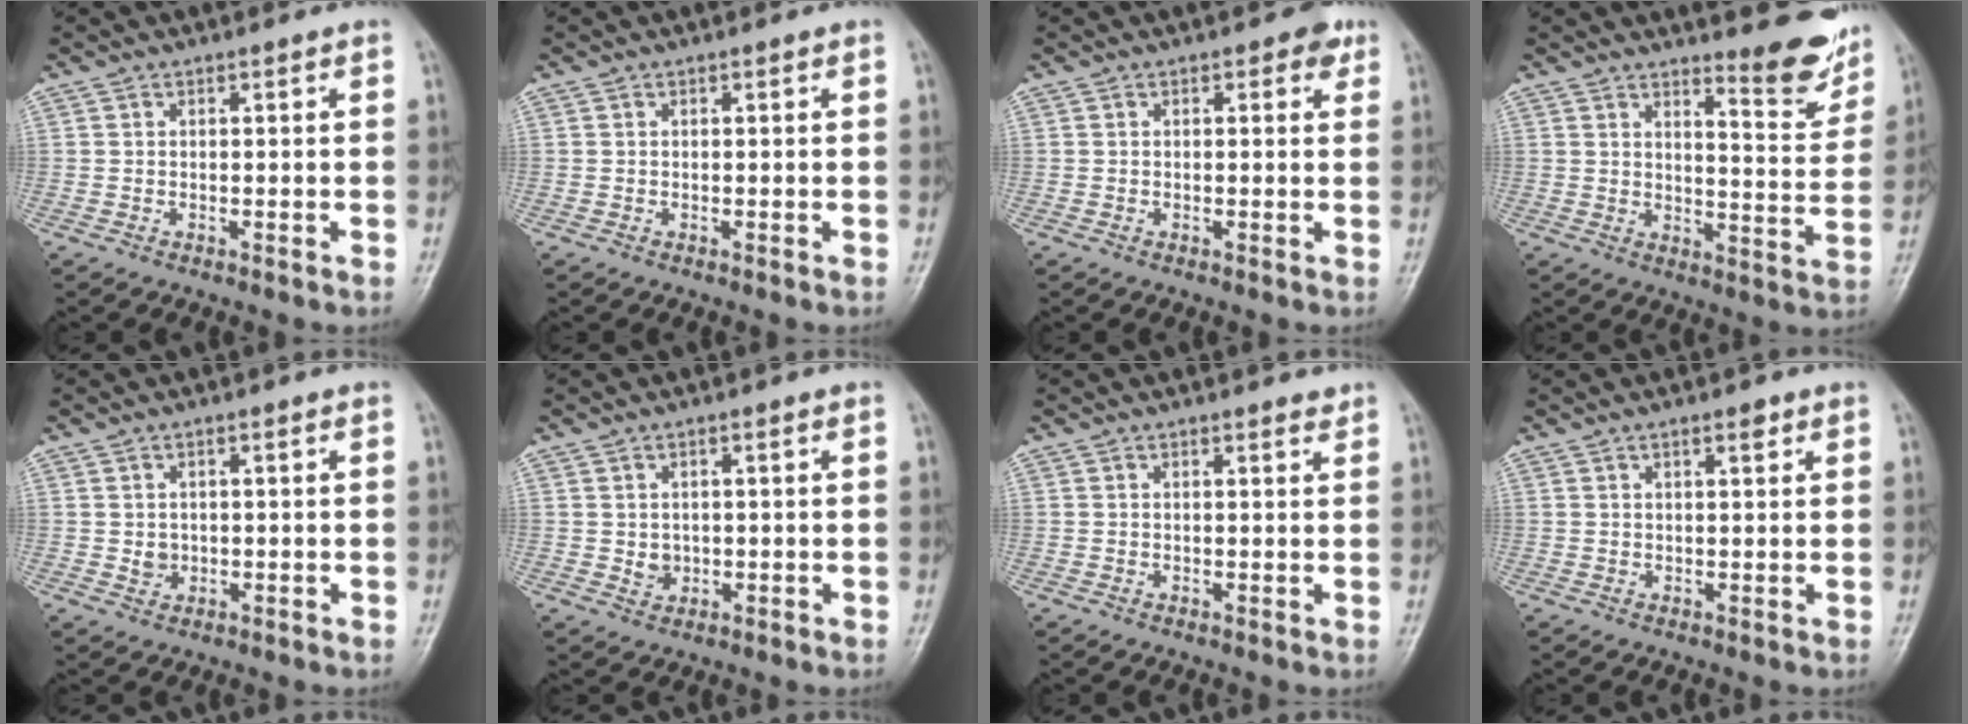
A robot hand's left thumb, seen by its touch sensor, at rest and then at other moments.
{"total": 0.0}
{"total": 2.1, "force": [1.0, 1.3, 1.3], "torque": [0.001, 0.000, 0.006]}
{"total": 9.3, "force": [7.6, 1.9, 4.9], "torque": [-0.045, -0.071, 0.104]}
{"total": 2.0, "force": [0.0, 1.8, 0.9], "torque": [-0.006, 0.001, 0.005]}
{"total": 2.3, "force": [0.0, 2.0, 1.1], "torque": [-0.009, 0.000, 0.007]}
{"total": 1.2, "force": [1.0, 0.3, 0.5], "torque": [-0.004, -0.007, 0.013]}
{"total": 2.1, "force": [1.3, 0.7, 1.5], "torque": [-0.018, -0.004, 0.018]}